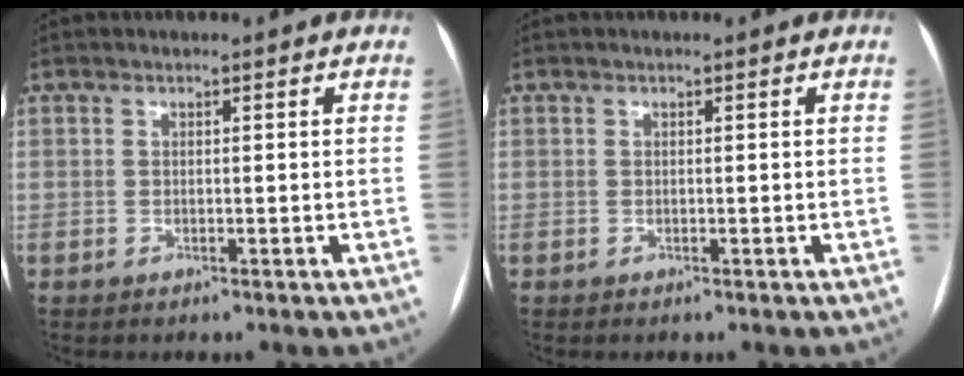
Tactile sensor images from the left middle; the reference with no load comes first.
{"total": 0.0}